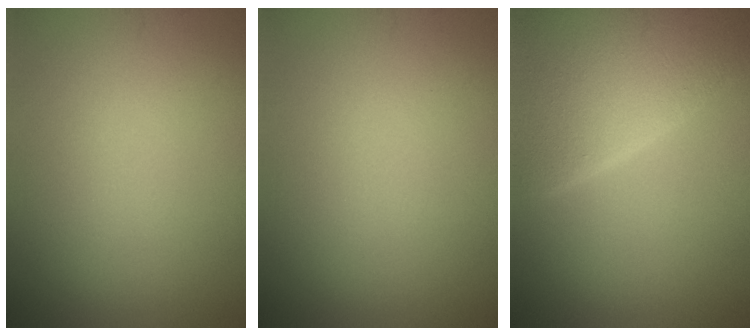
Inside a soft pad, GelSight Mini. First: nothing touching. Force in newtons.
{"total": 0.0}
{"total": 7.6, "press": 7.6, "slide": 0.4}